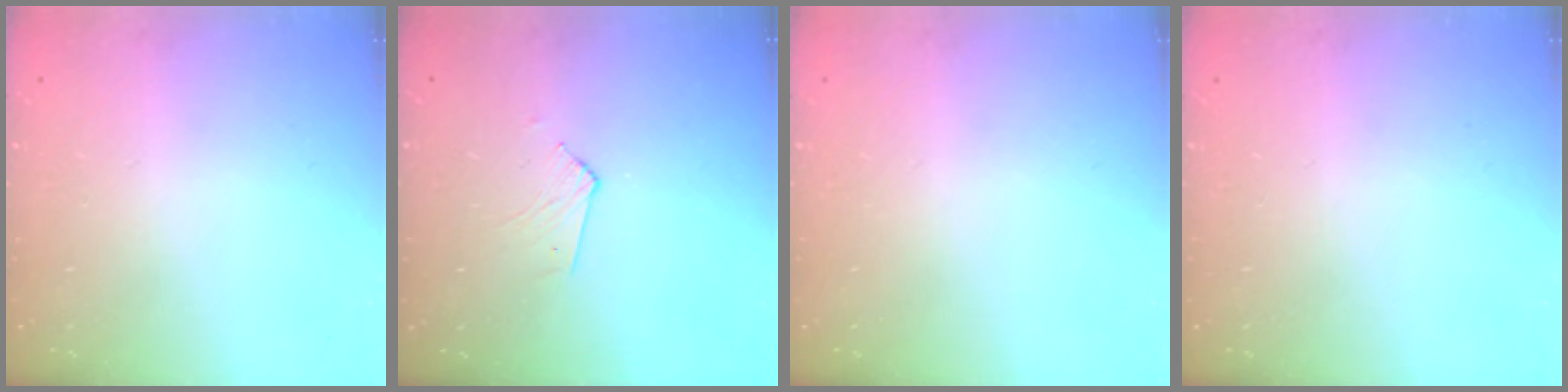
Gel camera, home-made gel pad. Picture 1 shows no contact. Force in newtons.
{"total": 2.6, "press": 2.6, "slide": 0.2}
{"total": 0.0}
{"total": 0.0}